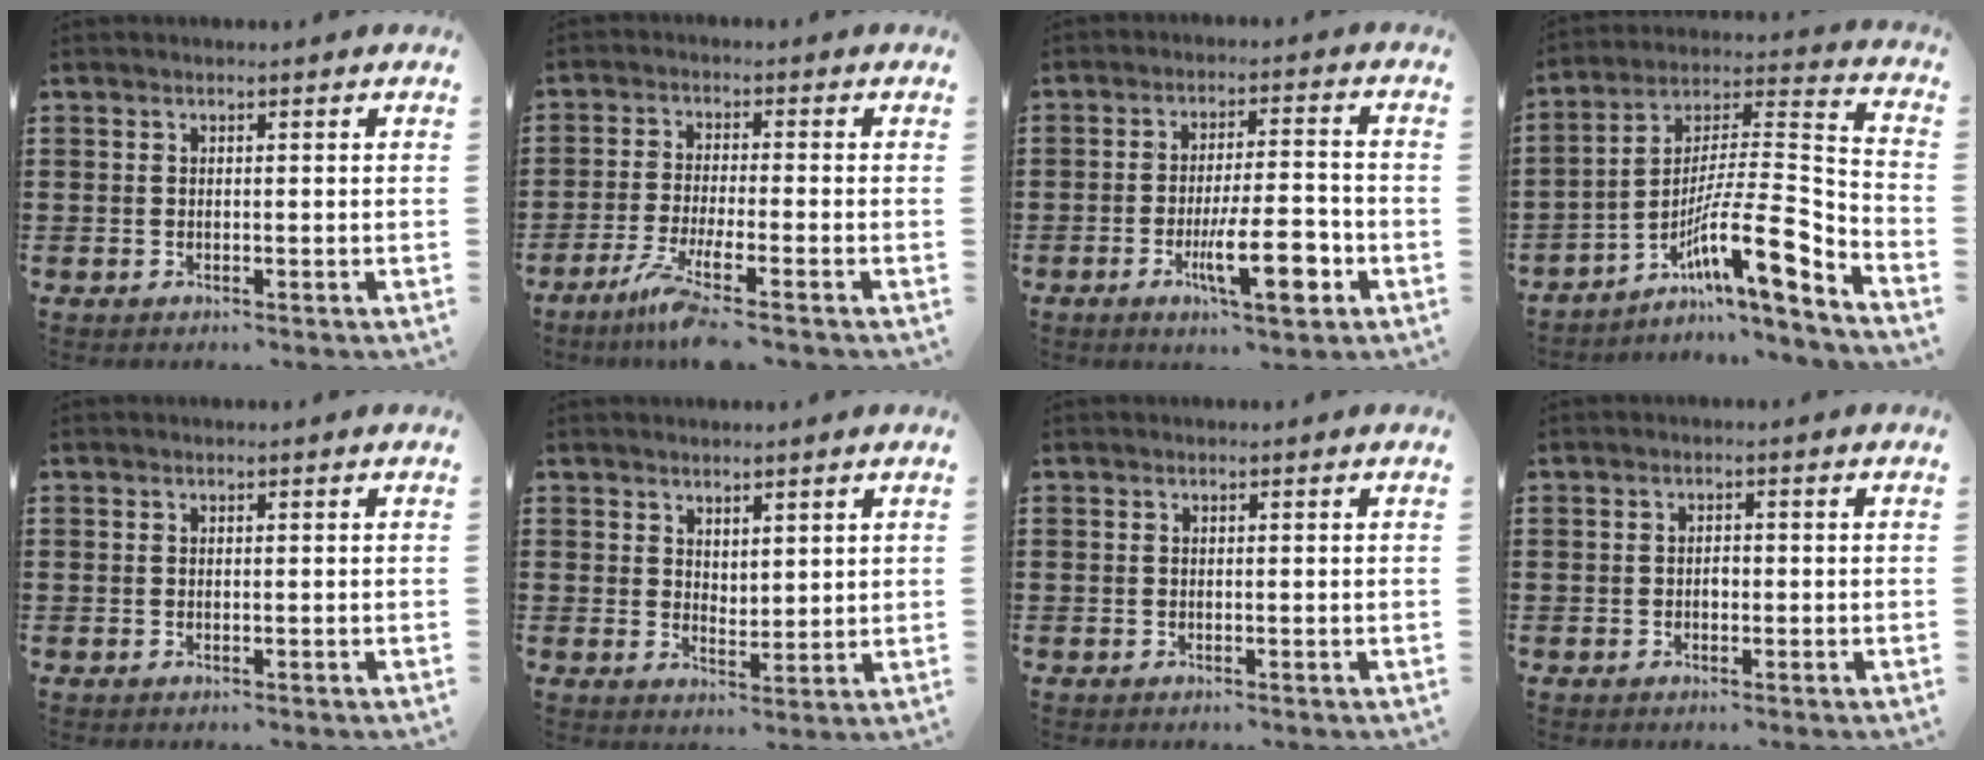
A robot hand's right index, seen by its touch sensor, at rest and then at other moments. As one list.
[{"total": 5.6, "force": [-3.9, 0.1, 4.0], "torque": [-0.094, -0.020, -0.077]}, {"total": 11.1, "force": [-3.9, 3.0, 10.0], "torque": [-0.169, -0.006, -0.064]}, {"total": 12.9, "force": [-6.6, 2.4, 10.8], "torque": [-0.197, -0.019, -0.130]}, {"total": 0.0}, {"total": 2.7, "force": [2.6, 0.8, -0.2], "torque": [-0.003, -0.002, 0.052]}, {"total": 0.0}, {"total": 1.2, "force": [-0.4, 0.6, 0.9], "torque": [-0.019, 0.000, -0.007]}]